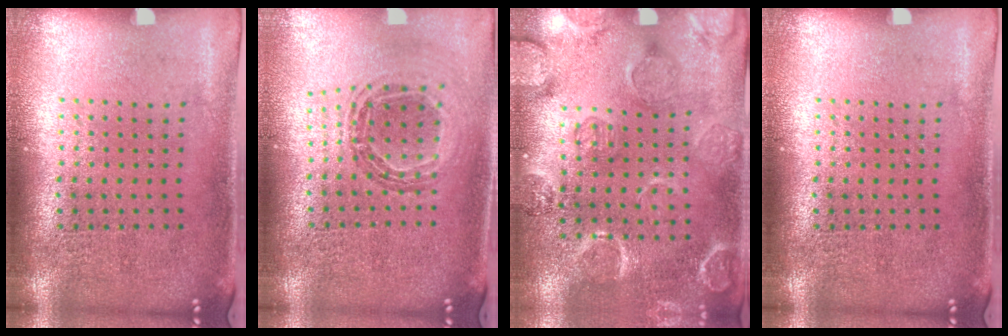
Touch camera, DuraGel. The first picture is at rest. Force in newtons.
{"total": 0.8, "press": 0.8, "slide": 0.0}
{"total": 2.5, "press": 2.2, "slide": 1.1}
{"total": 0.0}